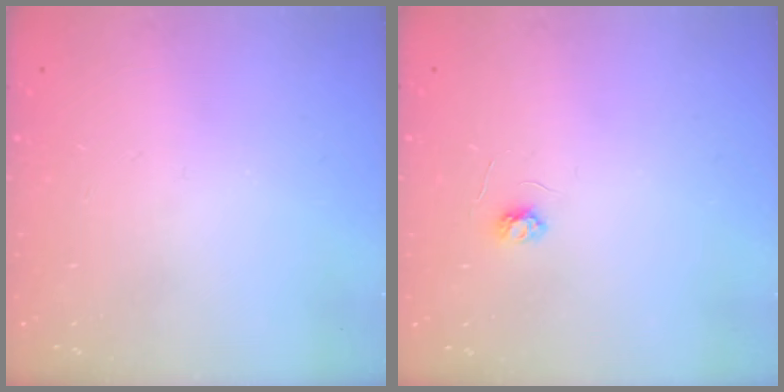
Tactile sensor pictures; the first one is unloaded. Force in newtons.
{"total": 3.1, "press": 3.1, "slide": 0.4}